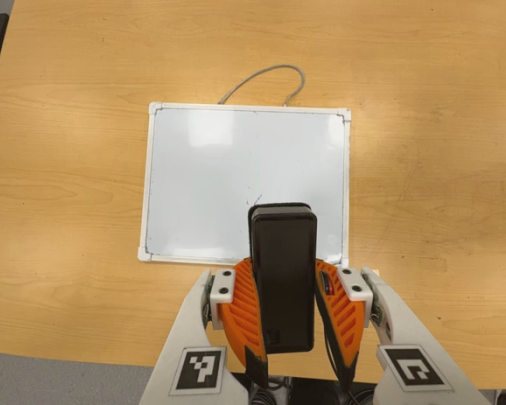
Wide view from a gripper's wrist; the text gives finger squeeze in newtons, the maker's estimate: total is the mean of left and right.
{"total": 6.5, "left": 5.9, "right": 7.1}